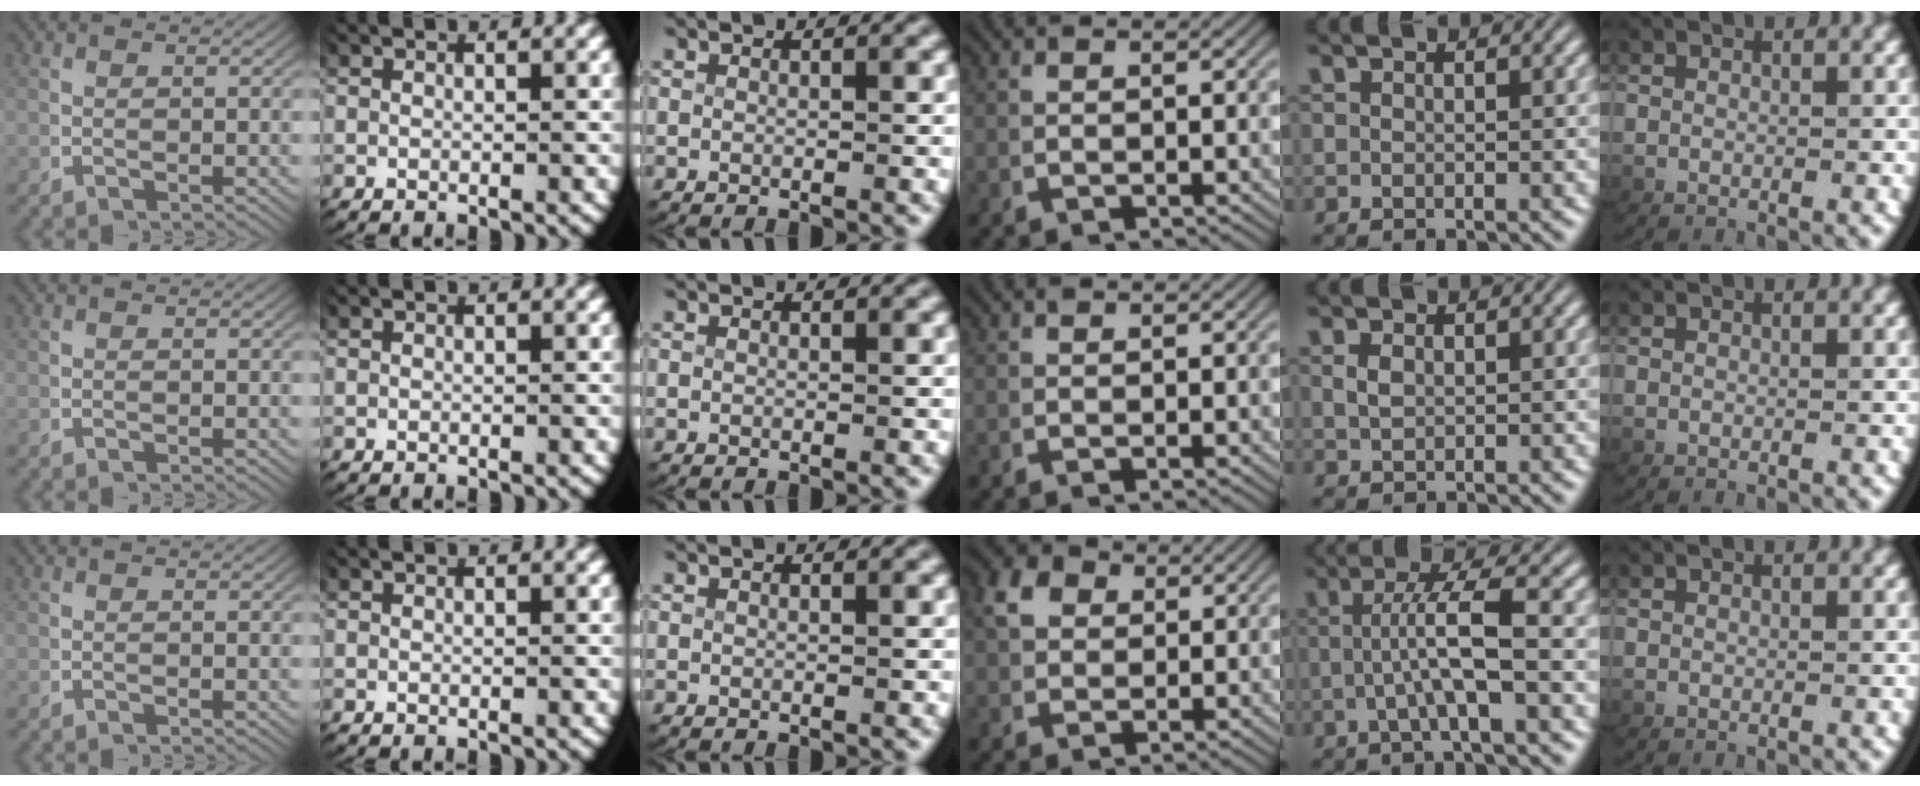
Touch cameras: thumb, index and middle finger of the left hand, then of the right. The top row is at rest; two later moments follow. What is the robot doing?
{"motion": "grasp_and_lifting", "object": "card"}